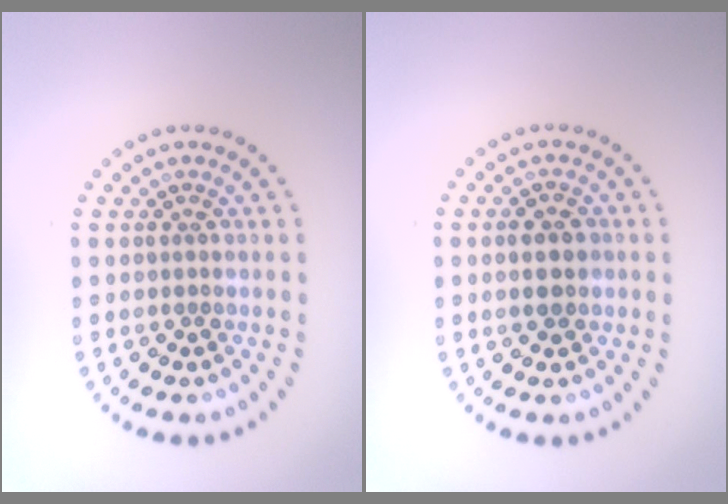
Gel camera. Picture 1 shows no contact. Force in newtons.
{"total": 2.1, "press": 2.1, "slide": 0.1}